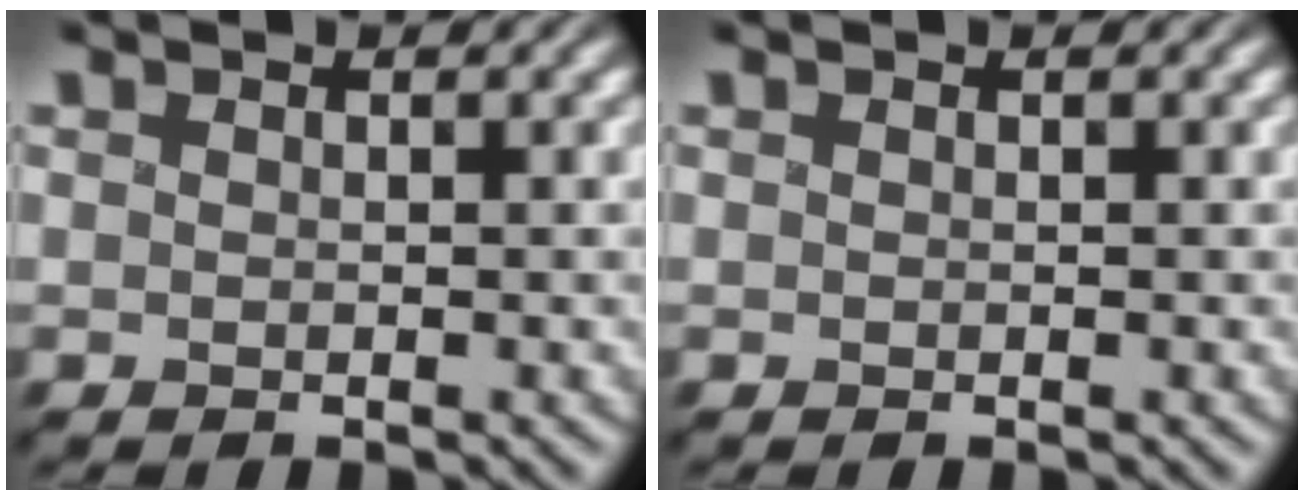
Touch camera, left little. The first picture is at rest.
{"total": 0.0}